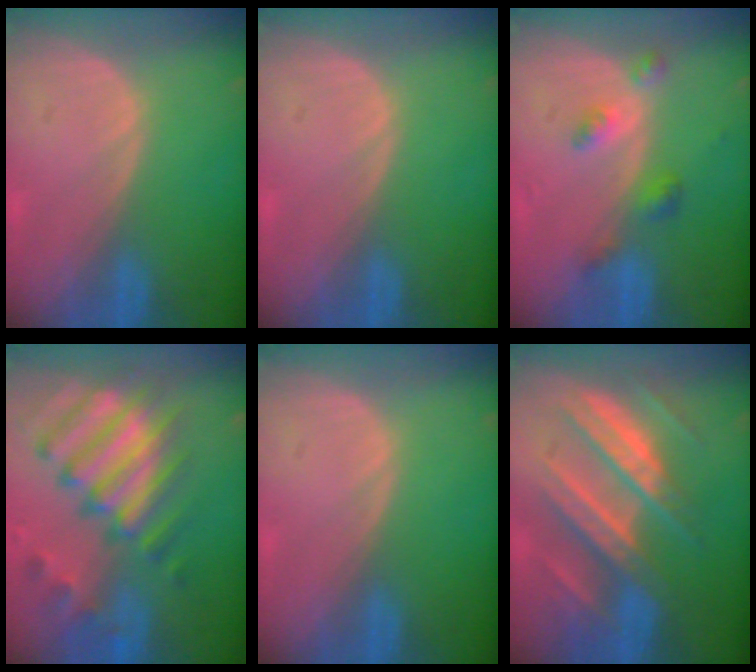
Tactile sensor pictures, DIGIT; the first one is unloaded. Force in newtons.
{"total": 0.0}
{"total": 4.2, "press": 3.9, "slide": 1.6}
{"total": 12.4, "press": 10.7, "slide": 6.2}
{"total": 0.0}
{"total": 10.2, "press": 10.2, "slide": 1.0}